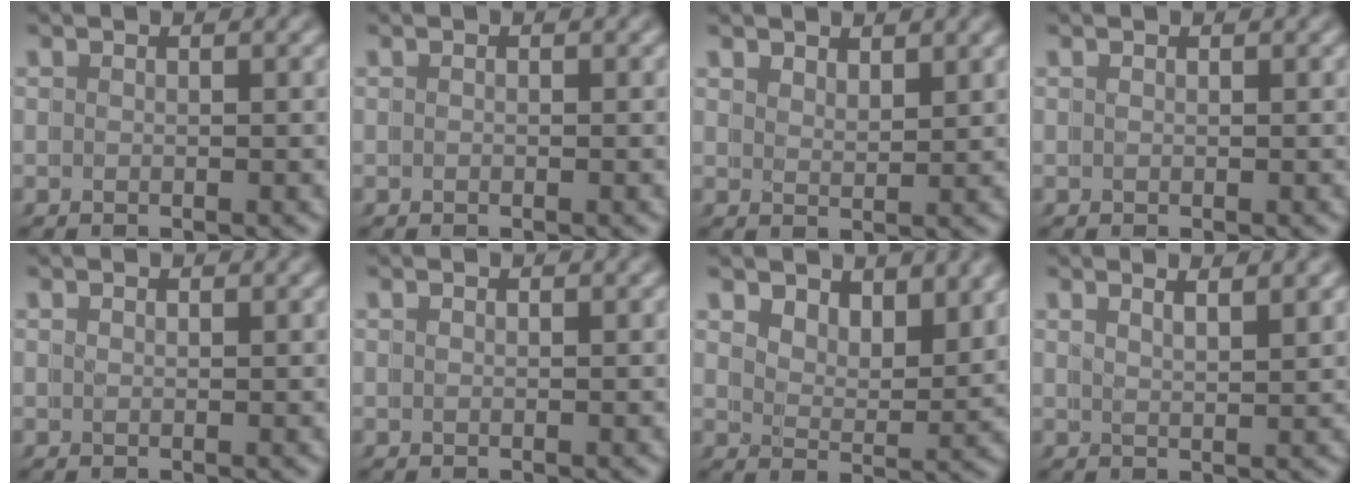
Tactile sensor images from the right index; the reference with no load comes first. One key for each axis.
{"total": 0.0}
{"total": 2.4, "fx": 1.9, "fy": -1.2, "fz": -0.9, "tx": 0.016, "ty": -0.006, "tz": 0.041}
{"total": 0.6, "fx": 0.2, "fy": -0.2, "fz": -0.6, "tx": 0.008, "ty": -0.001, "tz": 0.002}
{"total": 1.5, "fx": 0.1, "fy": -0.9, "fz": -1.2, "tx": 0.014, "ty": -0.004, "tz": 0.005}
{"total": 0.5, "fx": 0.3, "fy": 0.1, "fz": -0.4, "tx": 0.006, "ty": 0.001, "tz": 0.003}
{"total": 3.1, "fx": 3.0, "fy": -0.6, "fz": -0.6, "tx": 0.004, "ty": -0.011, "tz": 0.054}
{"total": 2.9, "fx": 1.6, "fy": -2.3, "fz": -0.7, "tx": 0.013, "ty": -0.004, "tz": 0.035}